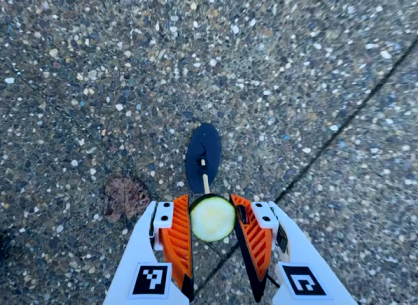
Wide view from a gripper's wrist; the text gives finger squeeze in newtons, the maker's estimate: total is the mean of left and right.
{"total": 10.3, "left": 10.5, "right": 10.1}